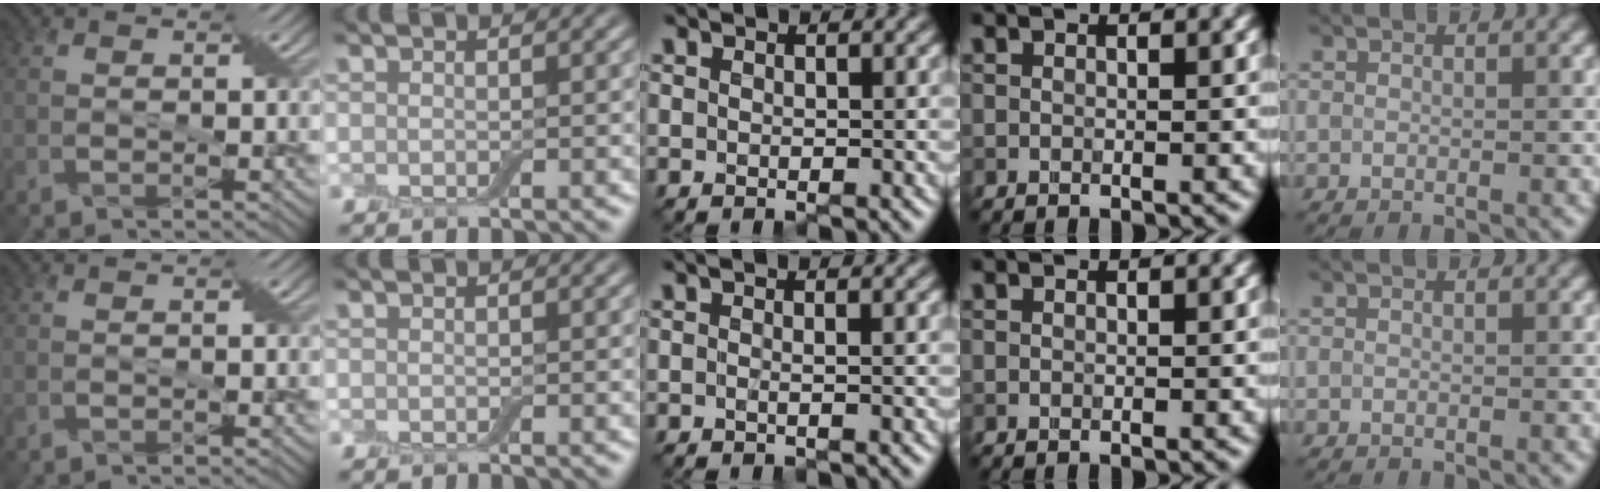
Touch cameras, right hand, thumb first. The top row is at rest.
{"middle": {"total": 0.7, "force": [0.1, -0.1, 0.7], "torque": [-0.004, 0.001, -0.002]}}